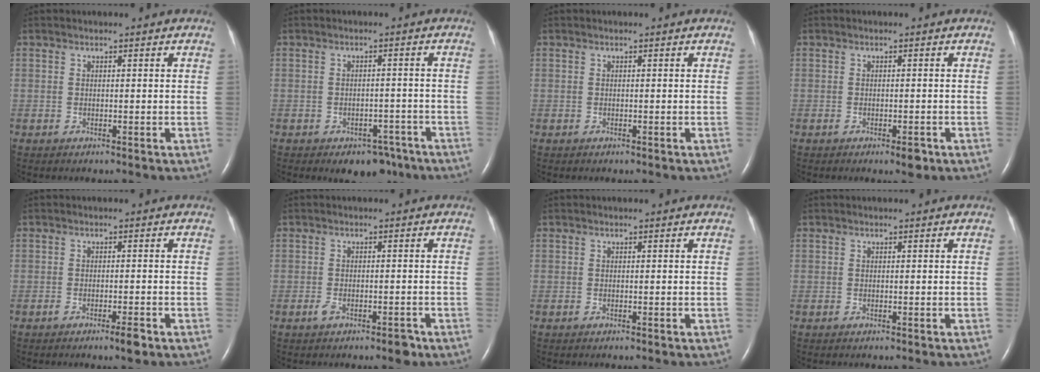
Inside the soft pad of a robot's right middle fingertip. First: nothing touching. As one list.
[{"total": 5.4, "force": [-3.9, 3.2, 2.1], "torque": [-0.017, 0.012, -0.045]}, {"total": 0.0}, {"total": 2.0, "force": [-1.2, 0.7, 1.5], "torque": [-0.022, -0.001, -0.013]}, {"total": 2.2, "force": [-1.5, 0.1, 1.6], "torque": [-0.029, -0.002, -0.023]}, {"total": 2.8, "force": [-1.7, 0.9, 2.0], "torque": [-0.035, 0.000, -0.026]}, {"total": 0.0}, {"total": 0.0}]